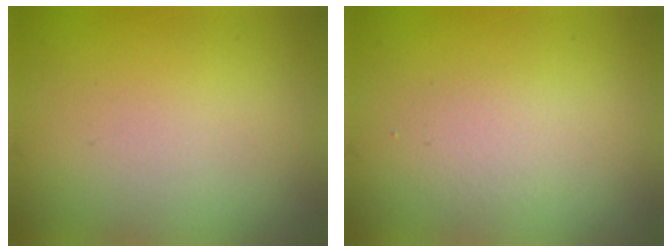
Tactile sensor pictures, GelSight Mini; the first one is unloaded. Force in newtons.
{"total": 1.3, "press": 1.3, "slide": 0.1}